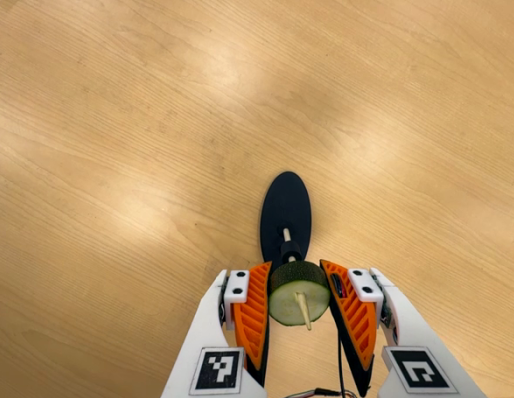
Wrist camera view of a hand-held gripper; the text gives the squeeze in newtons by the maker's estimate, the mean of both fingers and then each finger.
{"total": 11.7, "left": 12.2, "right": 11.2}